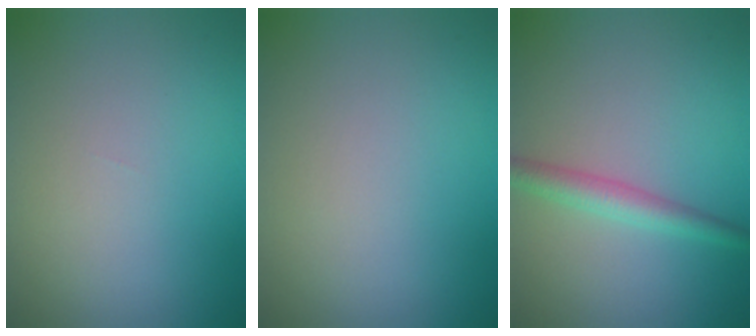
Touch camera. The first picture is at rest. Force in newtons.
{"total": 0.0}
{"total": 2.6, "press": 2.6, "slide": 0.1}